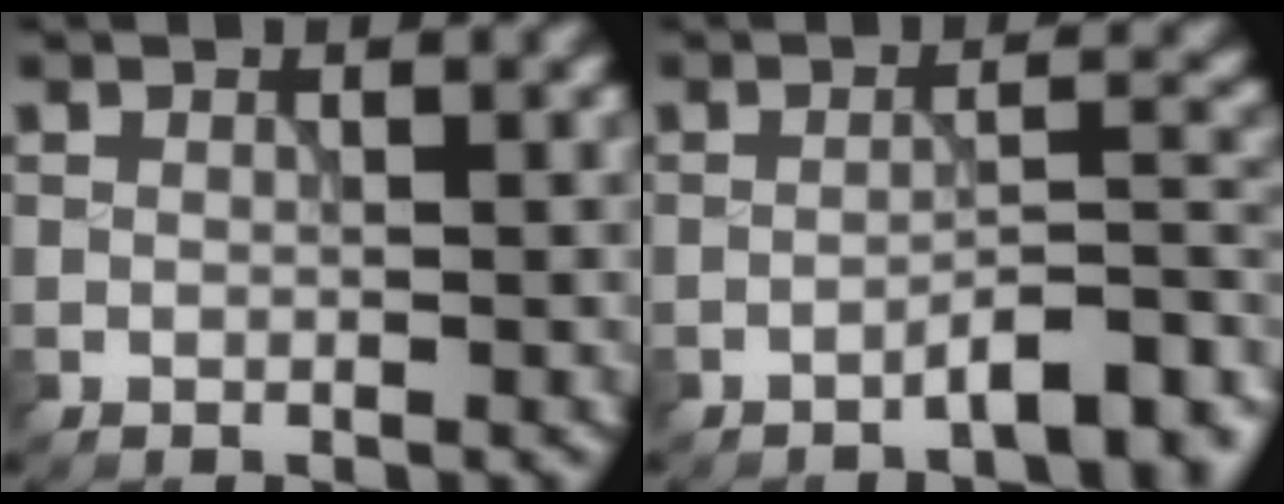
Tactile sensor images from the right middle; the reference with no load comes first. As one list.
[{"total": 4.7, "force": [-3.1, 1.1, 3.4], "torque": [-0.043, 0.011, -0.047]}]